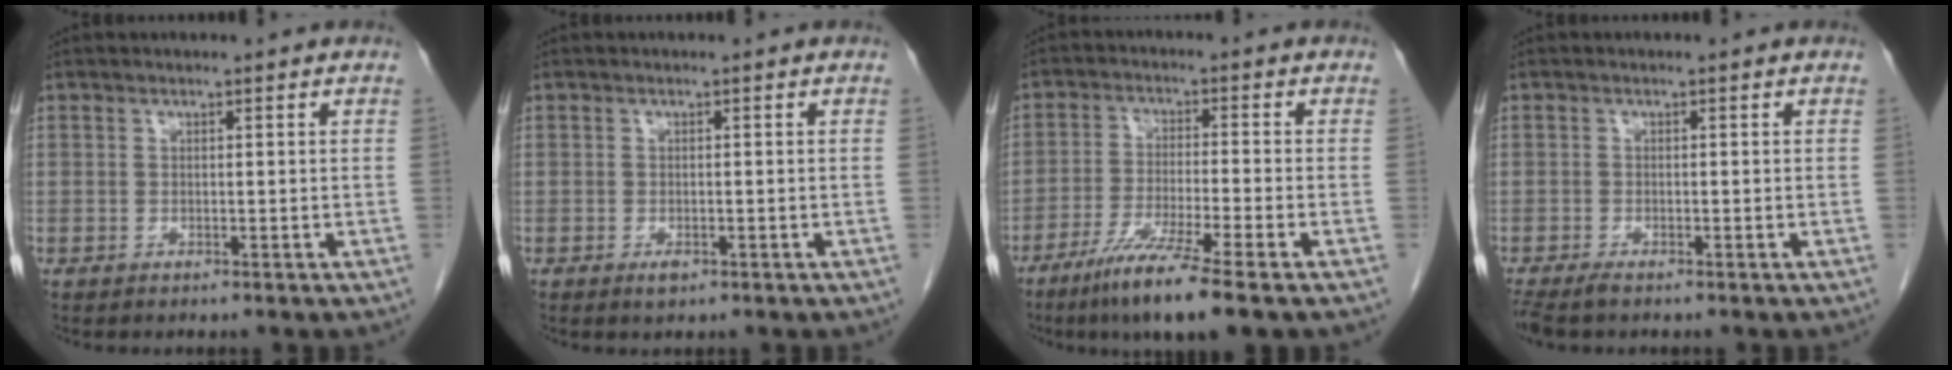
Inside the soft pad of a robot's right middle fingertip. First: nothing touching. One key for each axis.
{"total": 1.2, "fx": -0.7, "fy": 0.5, "fz": 0.8, "tx": -0.014, "ty": 0.000, "tz": -0.007}
{"total": 9.6, "fx": -6.4, "fy": -0.8, "fz": 7.1, "tx": -0.135, "ty": -0.032, "tz": -0.114}
{"total": 2.8, "fx": -2.3, "fy": 0.5, "fz": 1.5, "tx": -0.028, "ty": -0.009, "tz": -0.038}